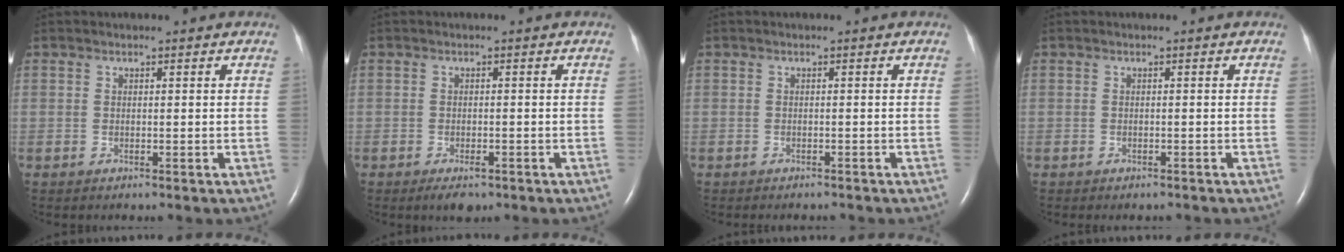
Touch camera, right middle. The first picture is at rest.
{"total": 2.5, "force": [-1.6, 1.0, 1.7], "torque": [-0.029, -0.002, -0.018]}
{"total": 3.5, "force": [-3.1, 1.1, 1.2], "torque": [-0.018, -0.004, -0.033]}
{"total": 1.8, "force": [-1.6, 0.6, 0.6], "torque": [-0.014, -0.003, -0.016]}